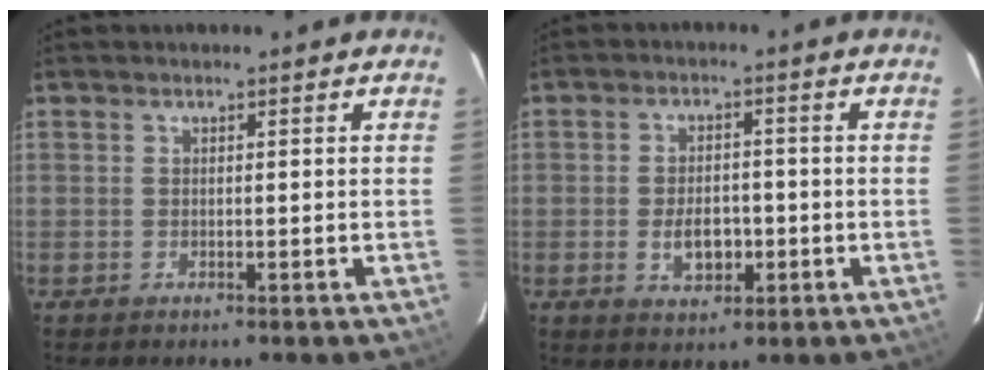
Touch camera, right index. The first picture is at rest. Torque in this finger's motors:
{"motor_torque": [0.08, 0.02, 0.31, 0.02]}